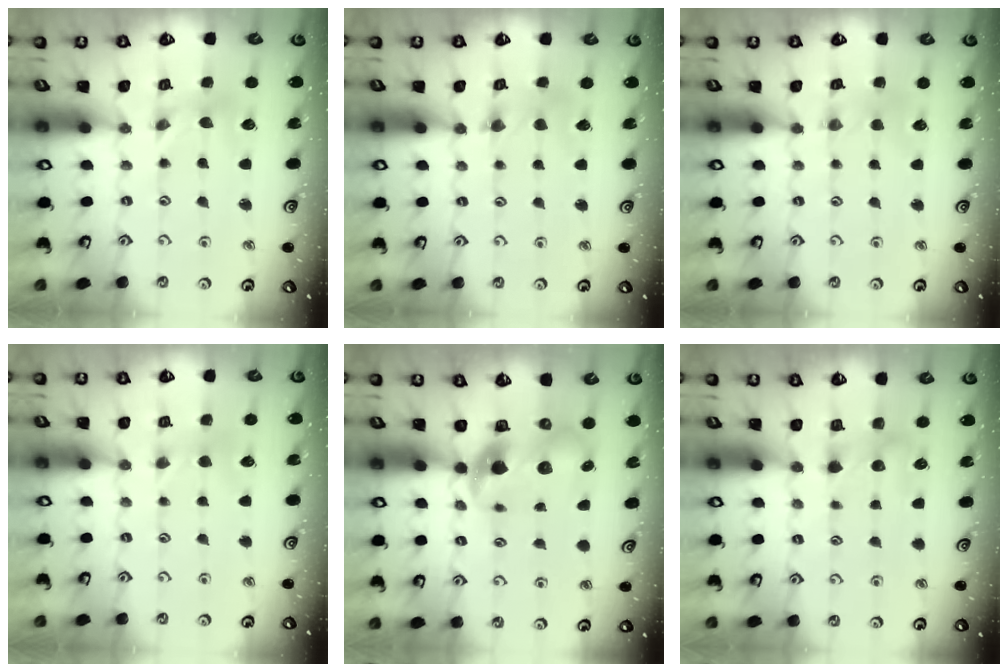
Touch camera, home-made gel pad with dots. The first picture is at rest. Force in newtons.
{"total": 2.3, "press": 2.3, "slide": 0.3}
{"total": 1.4, "press": 1.4, "slide": 0.3}
{"total": 1.9, "press": 1.9, "slide": 0.4}
{"total": 8.3, "press": 8.2, "slide": 1.2}
{"total": 3.8, "press": 3.7, "slide": 0.5}